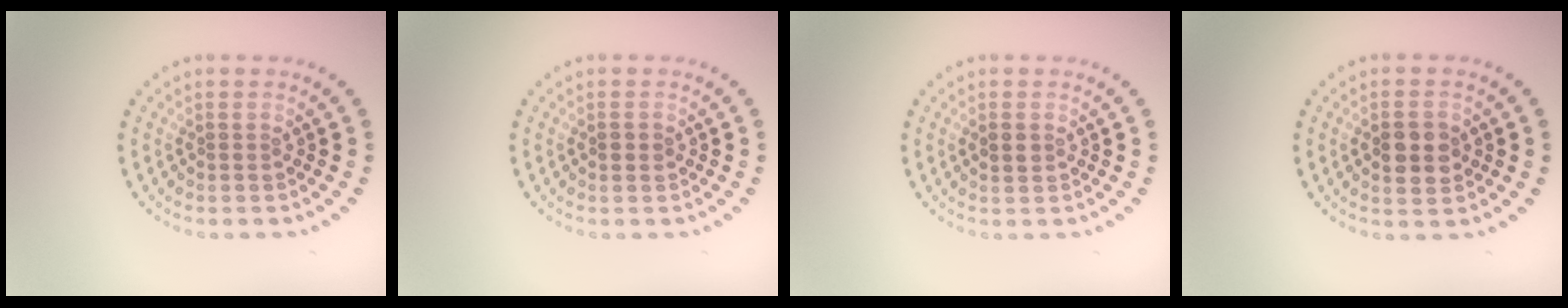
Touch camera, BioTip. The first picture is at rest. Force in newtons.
{"total": 1.0, "press": 1.0, "slide": 0.1}
{"total": 1.2, "press": 1.2, "slide": 0.2}
{"total": 3.1, "press": 3.1, "slide": 0.2}